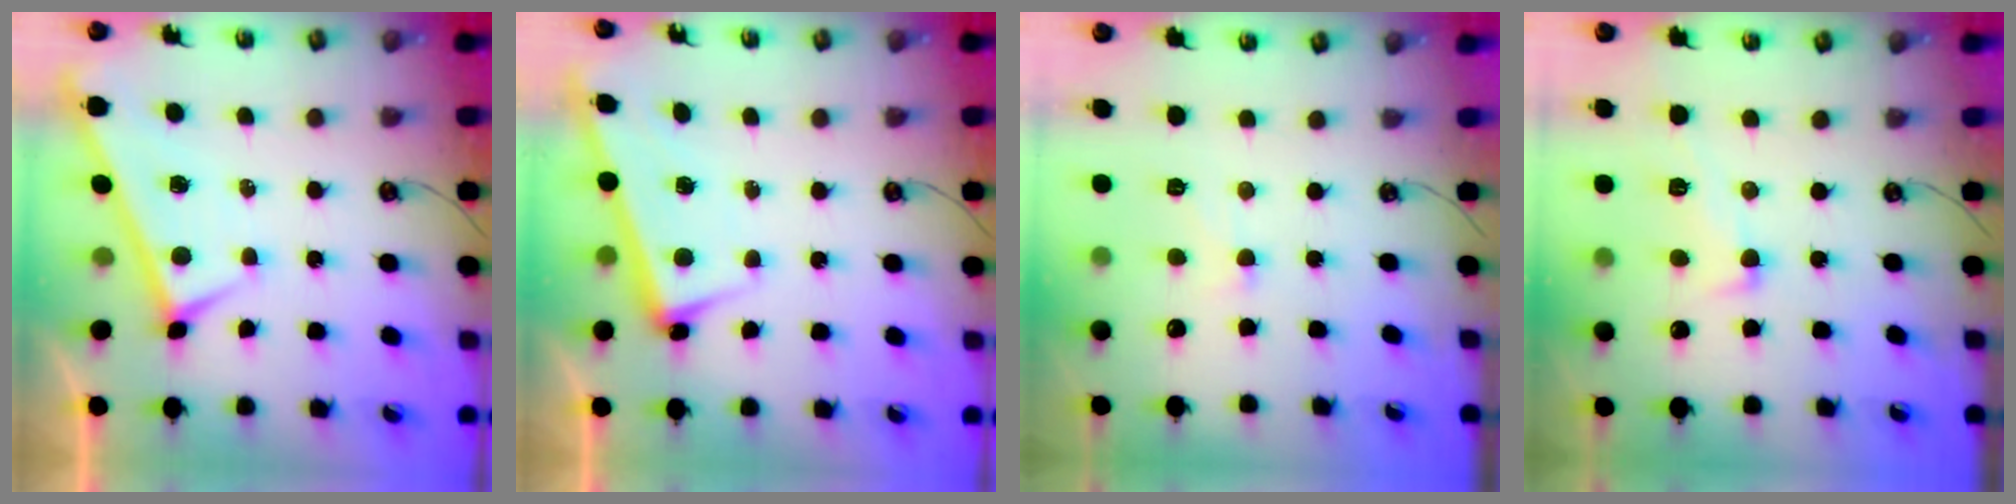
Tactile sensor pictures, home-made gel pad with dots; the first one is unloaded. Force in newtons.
{"total": 2.5, "press": 2.4, "slide": 0.7}
{"total": 1.8, "press": 1.7, "slide": 0.6}
{"total": 2.1, "press": 1.8, "slide": 1.1}